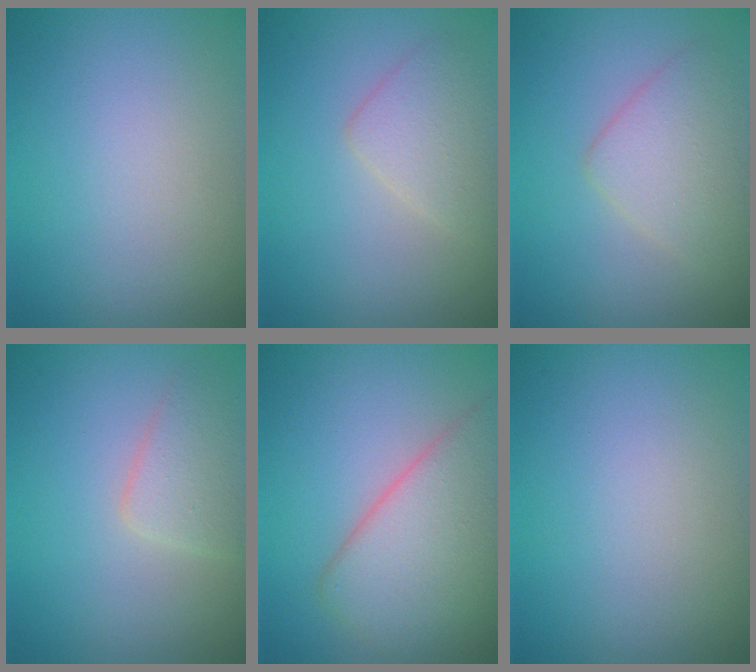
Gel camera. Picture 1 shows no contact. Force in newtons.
{"total": 2.7, "press": 2.7, "slide": 0.2}
{"total": 3.4, "press": 3.4, "slide": 0.1}
{"total": 2.8, "press": 2.8, "slide": 0.1}
{"total": 6.4, "press": 6.4, "slide": 0.4}
{"total": 0.0}